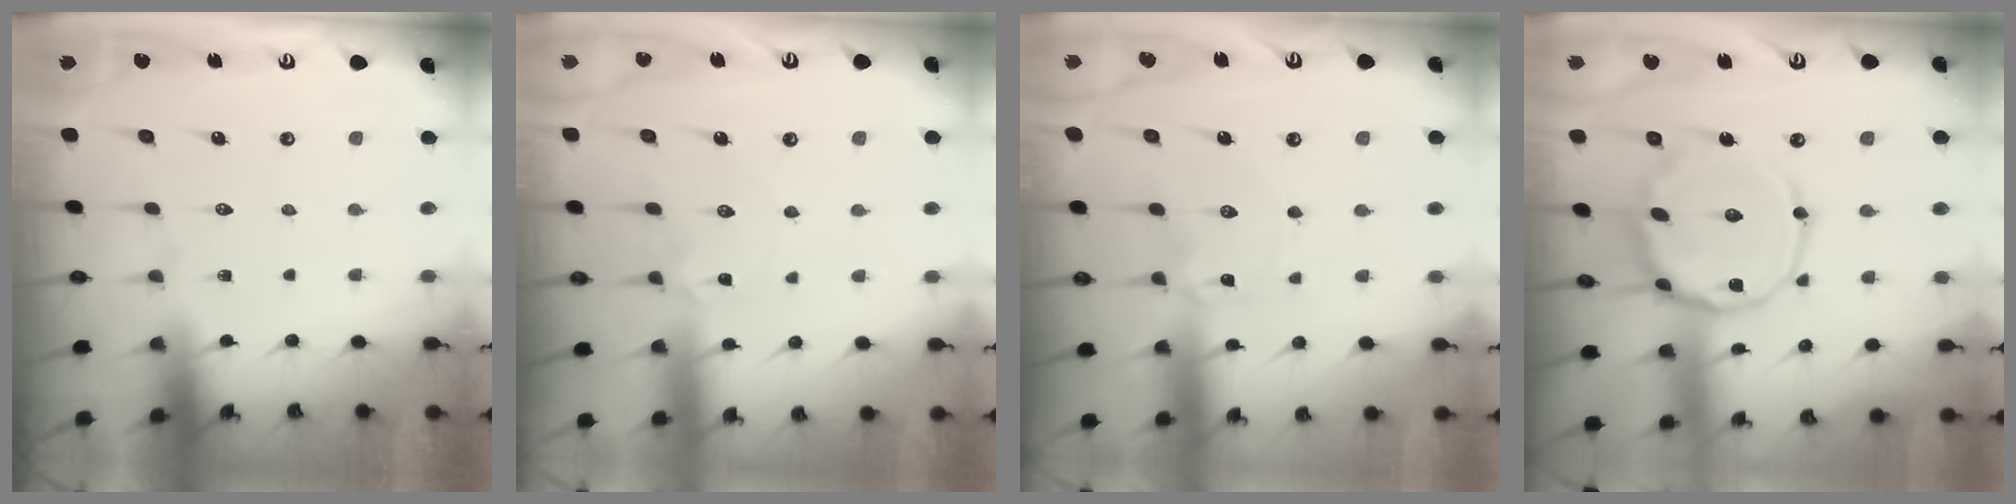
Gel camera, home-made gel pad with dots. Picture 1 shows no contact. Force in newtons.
{"total": 4.0, "press": 4.0, "slide": 0.7}
{"total": 1.9, "press": 1.9, "slide": 0.2}
{"total": 15.7, "press": 15.7, "slide": 1.1}